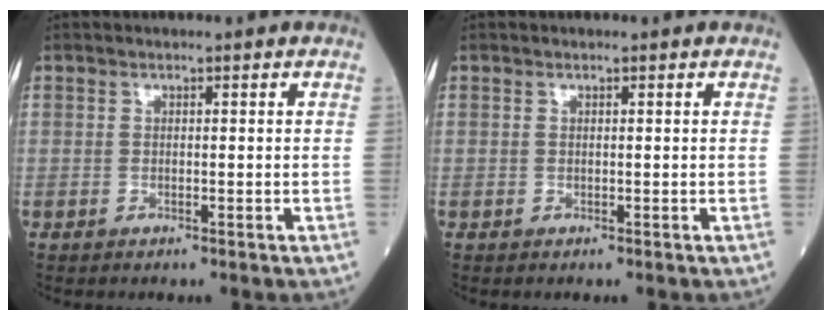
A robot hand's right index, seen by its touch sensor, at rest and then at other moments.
{"total": 0.0}